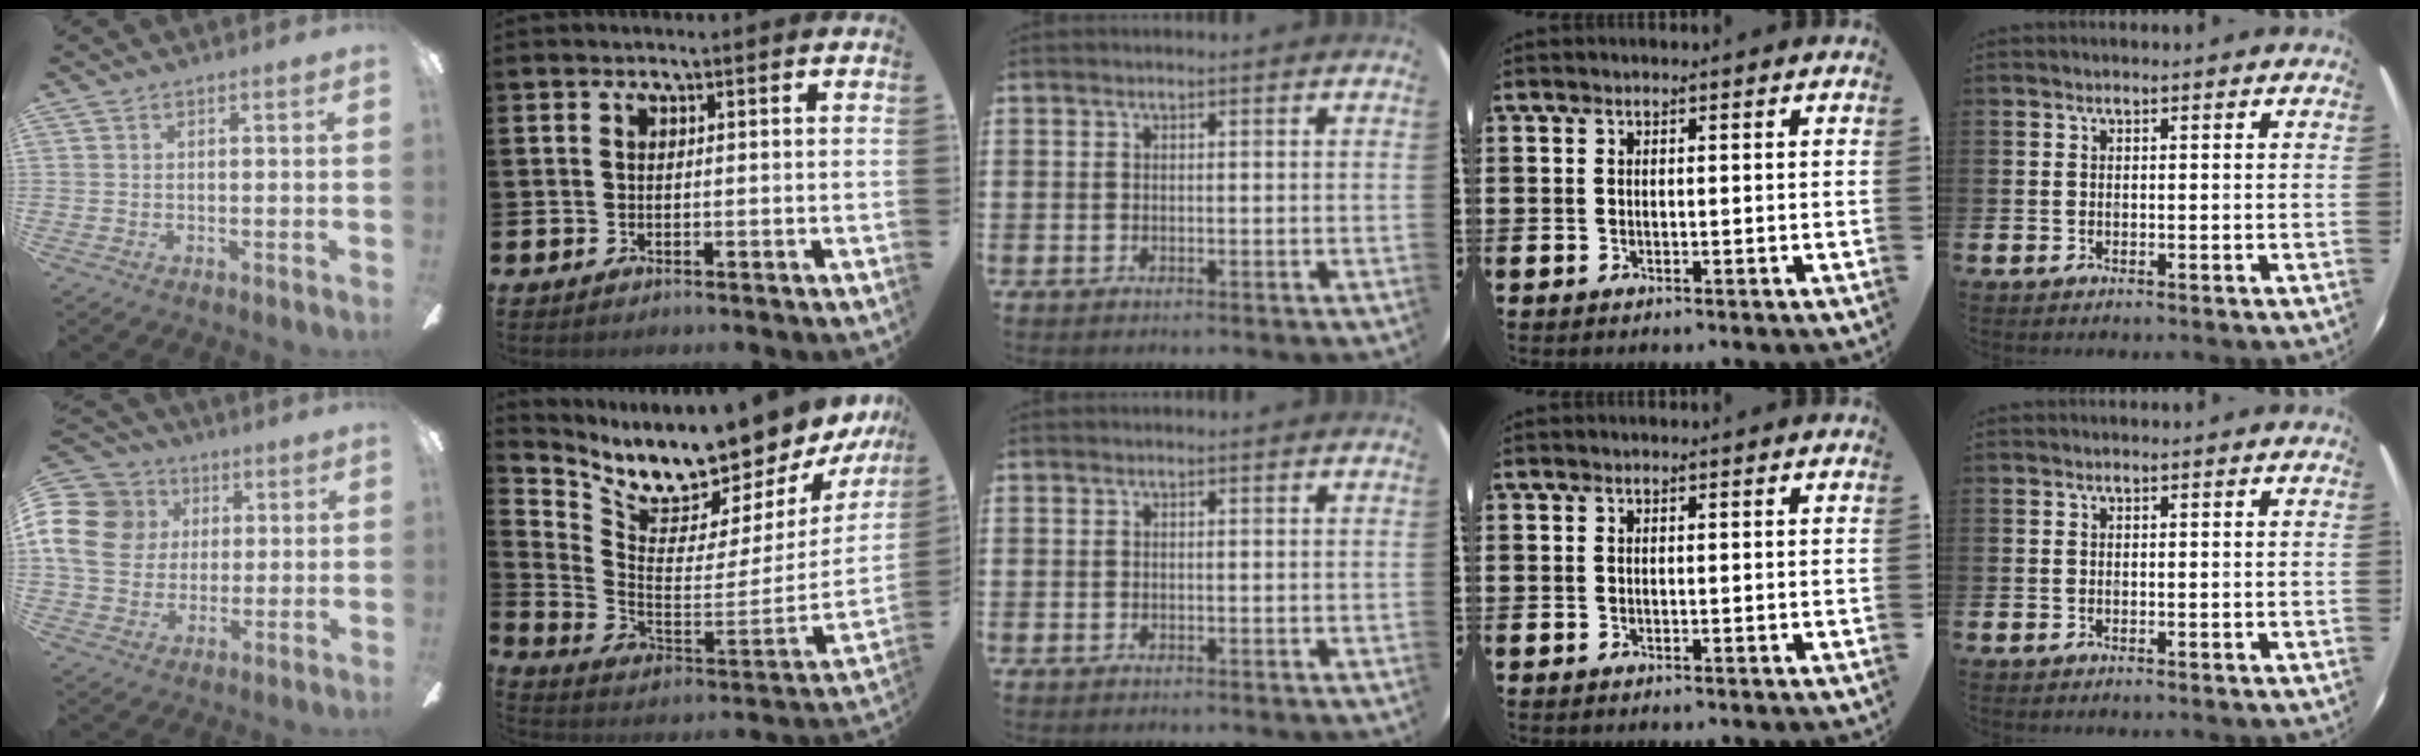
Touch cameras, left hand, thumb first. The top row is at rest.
{"thumb": {"total": 16.2, "force": [3.6, 13.9, 7.6], "torque": [-0.157, -0.002, 0.068]}, "index": {"total": 9.7, "force": [8.9, 1.8, 3.2], "torque": [-0.091, -0.086, 0.146]}}